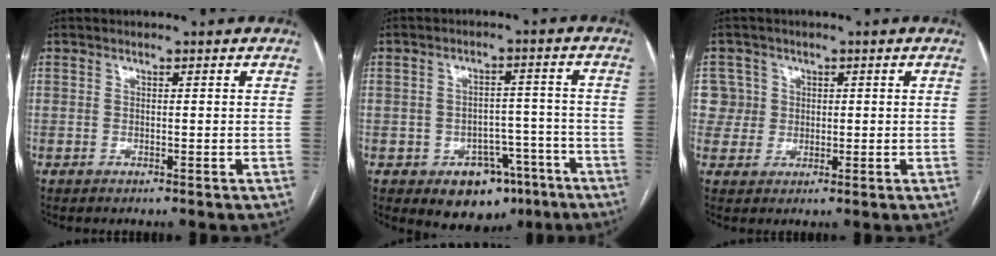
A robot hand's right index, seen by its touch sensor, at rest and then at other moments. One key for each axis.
{"total": 7.8, "fx": -4.4, "fy": 5.4, "fz": 3.5, "tx": -0.034, "ty": 0.022, "tz": -0.054}
{"total": 4.8, "fx": 0.9, "fy": 4.7, "fz": -0.4, "tx": 0.025, "ty": 0.016, "tz": 0.018}